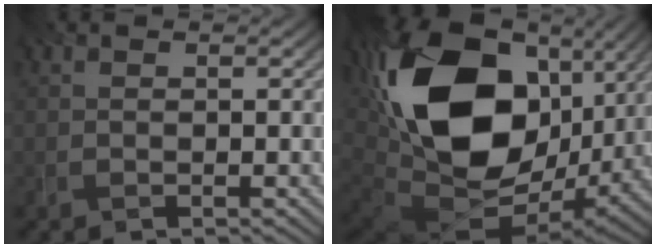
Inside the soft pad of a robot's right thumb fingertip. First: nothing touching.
{"total": 22.1, "force": [4.3, 14.8, 15.8], "torque": [-0.369, -0.018, 0.088]}